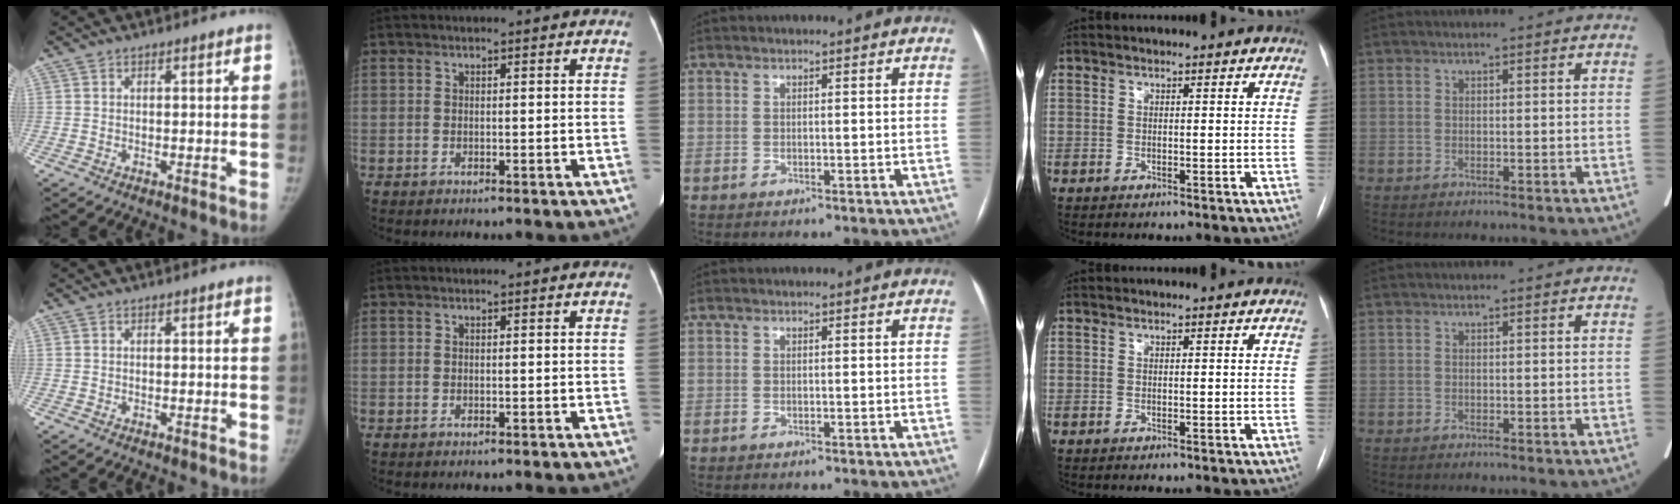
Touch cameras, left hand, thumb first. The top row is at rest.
{}